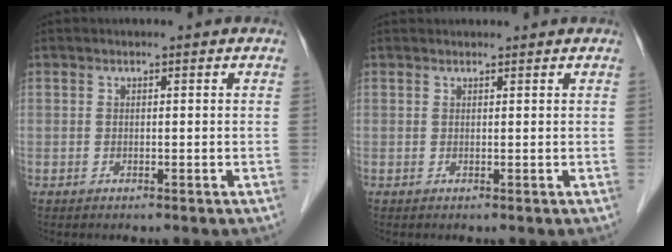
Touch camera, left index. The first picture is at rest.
{"total": 2.4, "force": [2.3, 0.3, 0.3], "torque": [-0.008, 0.025, 0.033]}